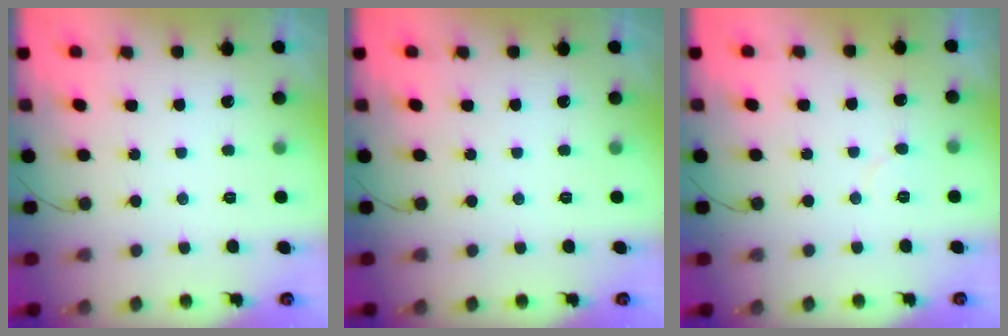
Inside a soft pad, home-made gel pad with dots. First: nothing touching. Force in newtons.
{"total": 0.0}
{"total": 3.5, "press": 3.4, "slide": 0.3}